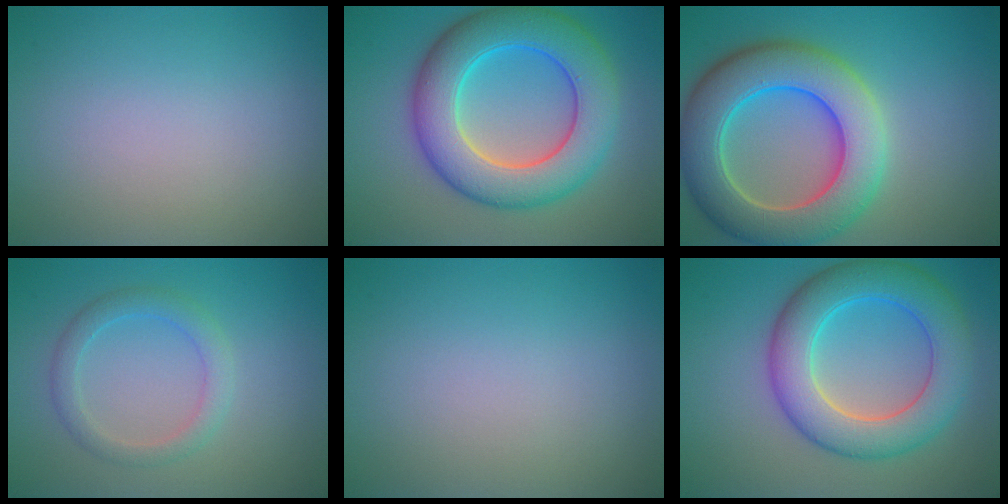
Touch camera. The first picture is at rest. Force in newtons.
{"total": 9.7, "press": 9.7, "slide": 0.1}
{"total": 10.2, "press": 10.2, "slide": 0.6}
{"total": 2.5, "press": 2.5, "slide": 0.1}
{"total": 0.0}
{"total": 7.9, "press": 7.9, "slide": 0.2}